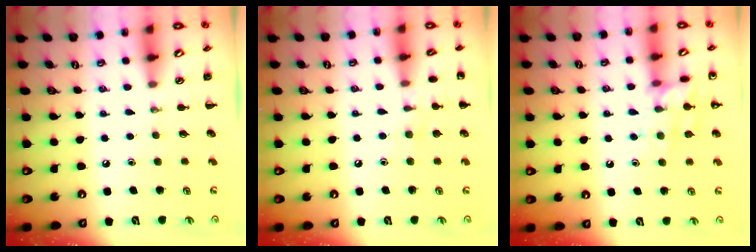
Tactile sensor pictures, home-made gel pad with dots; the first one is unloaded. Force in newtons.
{"total": 6.9, "press": 6.6, "slide": 1.9}
{"total": 12.8, "press": 12.8, "slide": 1.0}